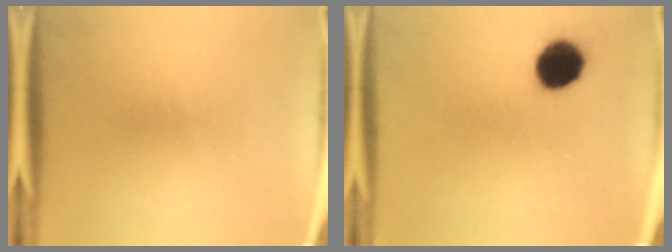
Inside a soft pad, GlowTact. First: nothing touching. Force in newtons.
{"total": 8.9}